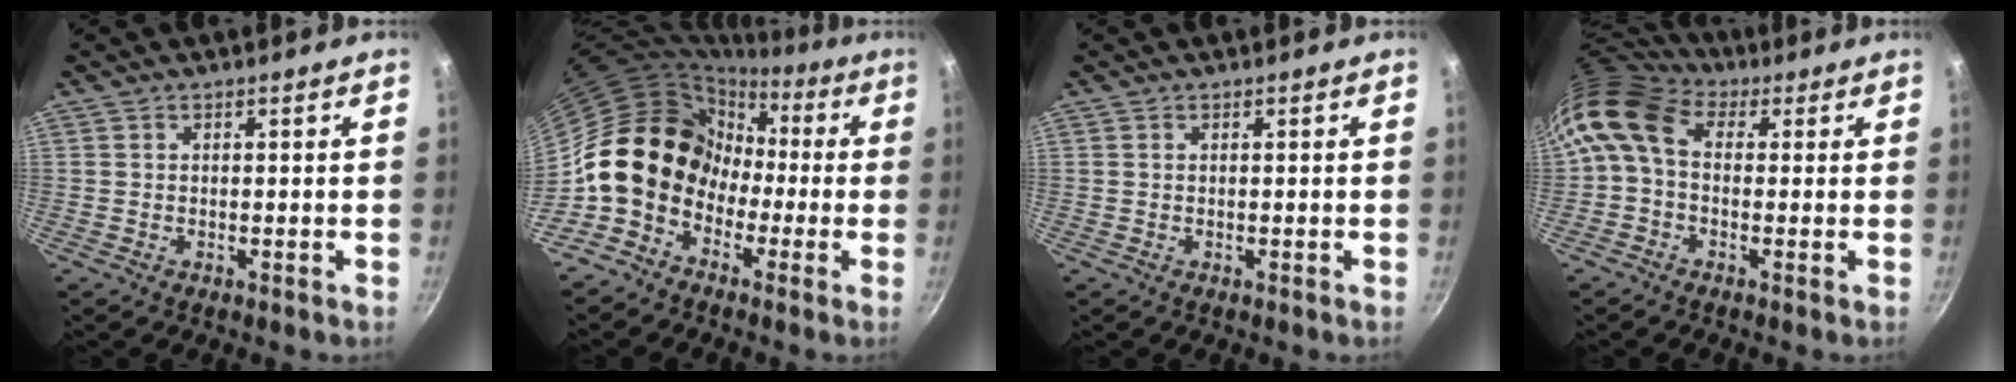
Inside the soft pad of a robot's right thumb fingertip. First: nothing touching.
{"total": 12.8, "force": [-3.0, 10.6, 6.5], "torque": [-0.045, 0.046, -0.064]}
{"total": 0.0}
{"total": 9.5, "force": [1.4, 6.7, 6.5], "torque": [-0.121, 0.022, 0.005]}